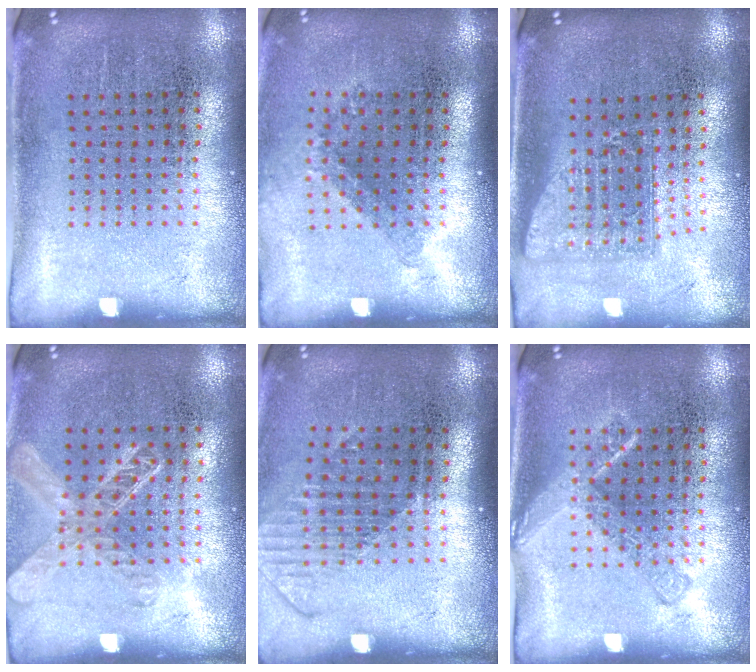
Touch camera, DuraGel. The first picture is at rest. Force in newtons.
{"total": 1.3, "press": 0.8, "slide": 0.9}
{"total": 1.6, "press": 1.1, "slide": 1.0}
{"total": 1.3, "press": 1.2, "slide": 0.5}
{"total": 1.6, "press": 1.2, "slide": 1.0}
{"total": 1.3, "press": 1.3, "slide": 0.2}